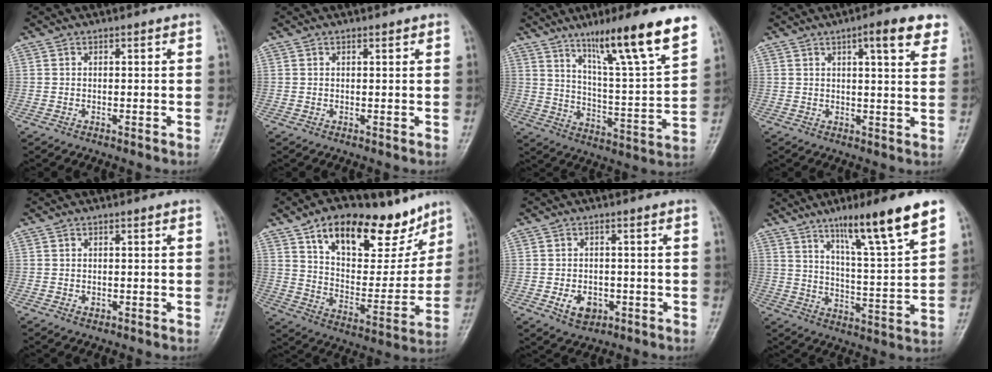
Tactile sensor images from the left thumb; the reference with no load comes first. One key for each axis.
{"total": 0.6, "fx": 0.5, "fy": 0.2, "fz": 0.4, "tx": -0.007, "ty": -0.001, "tz": 0.005}
{"total": 19.1, "fx": 12.5, "fy": 1.5, "fz": 14.3, "tx": -0.203, "ty": -0.060, "tz": 0.200}
{"total": 7.8, "fx": 4.4, "fy": 1.8, "fz": 6.2, "tx": -0.069, "ty": -0.015, "tz": 0.054}
{"total": 0.9, "fx": -0.2, "fy": 0.7, "fz": 0.5, "tx": -0.006, "ty": -0.001, "tz": -0.002}
{"total": 23.4, "fx": 14.8, "fy": 11.2, "fz": 14.3, "tx": -0.166, "ty": -0.047, "tz": 0.240}
{"total": 4.9, "fx": -1.6, "fy": 3.6, "fz": 3.0, "tx": -0.038, "ty": 0.004, "tz": -0.017}
{"total": 16.7, "fx": 10.6, "fy": 1.5, "fz": 12.8, "tx": -0.194, "ty": -0.053, "tz": 0.172}